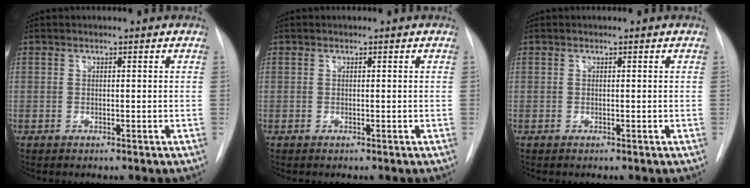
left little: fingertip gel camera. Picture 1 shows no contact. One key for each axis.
{"total": 0.0}
{"total": 0.0}